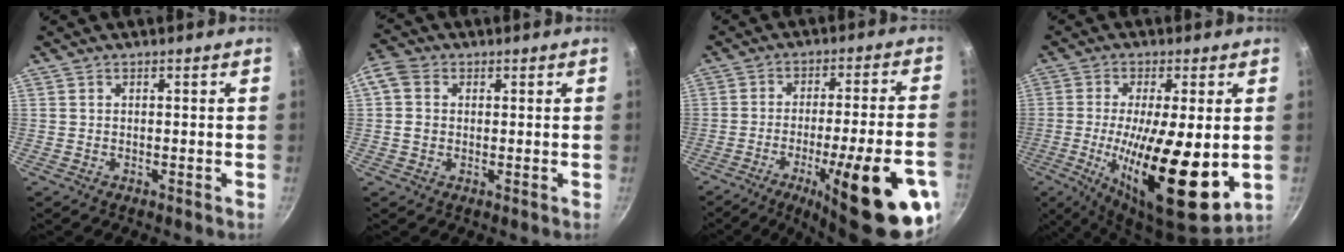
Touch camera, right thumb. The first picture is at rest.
{"total": 6.0, "force": [0.7, 5.0, 3.3], "torque": [-0.061, 0.009, 0.001]}
{"total": 24.4, "force": [-10.6, 5.3, 21.3], "torque": [-0.270, 0.029, -0.147]}
{"total": 18.2, "force": [-1.9, 5.1, 17.4], "torque": [-0.288, -0.019, -0.029]}